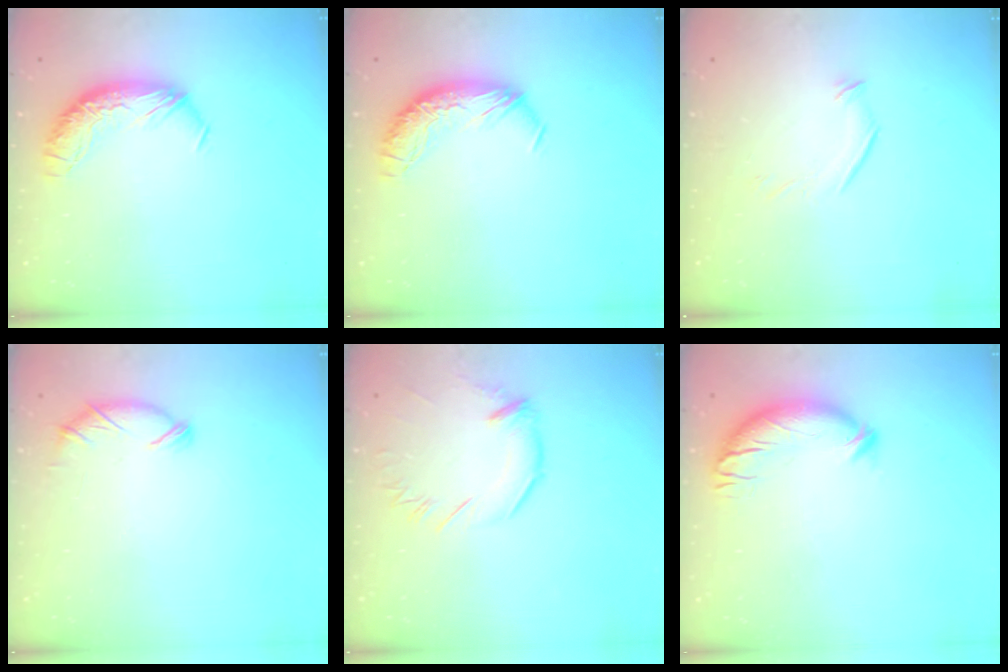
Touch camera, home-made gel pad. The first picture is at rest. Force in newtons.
{"total": 0.0}
{"total": 5.5, "press": 5.3, "slide": 1.4}
{"total": 6.1, "press": 6.0, "slide": 0.6}
{"total": 2.3, "press": 2.3, "slide": 0.6}
{"total": 3.5, "press": 3.3, "slide": 1.3}